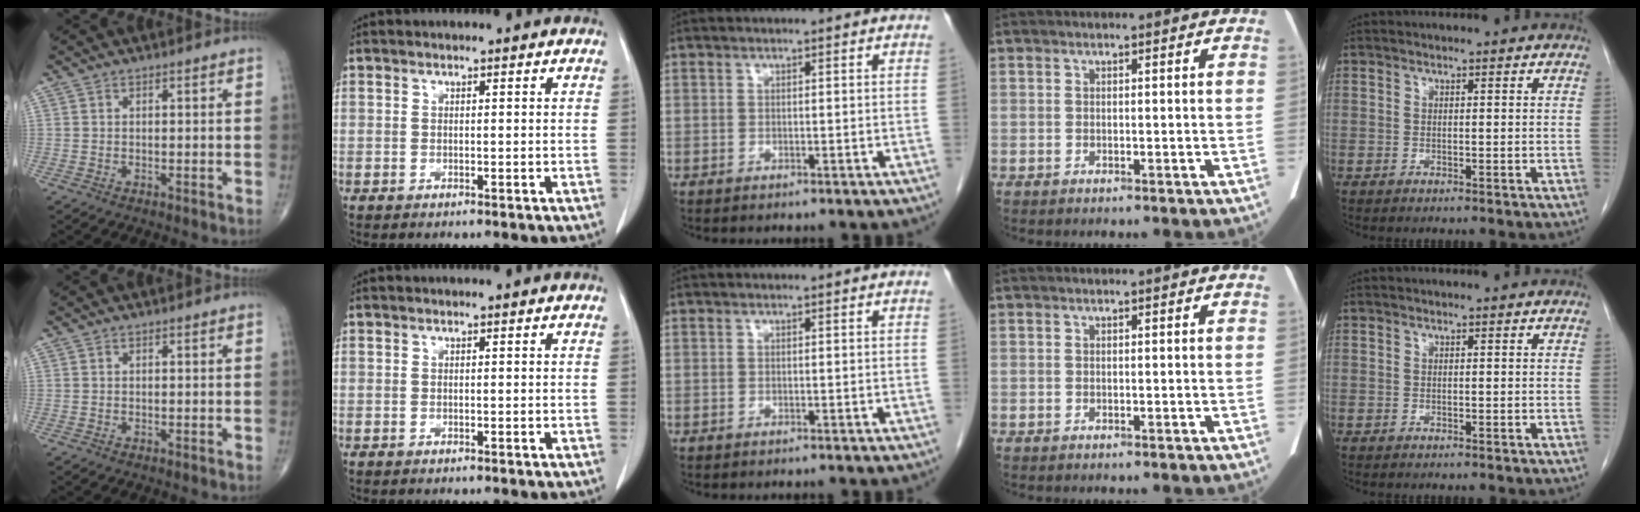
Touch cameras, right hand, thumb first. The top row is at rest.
{}